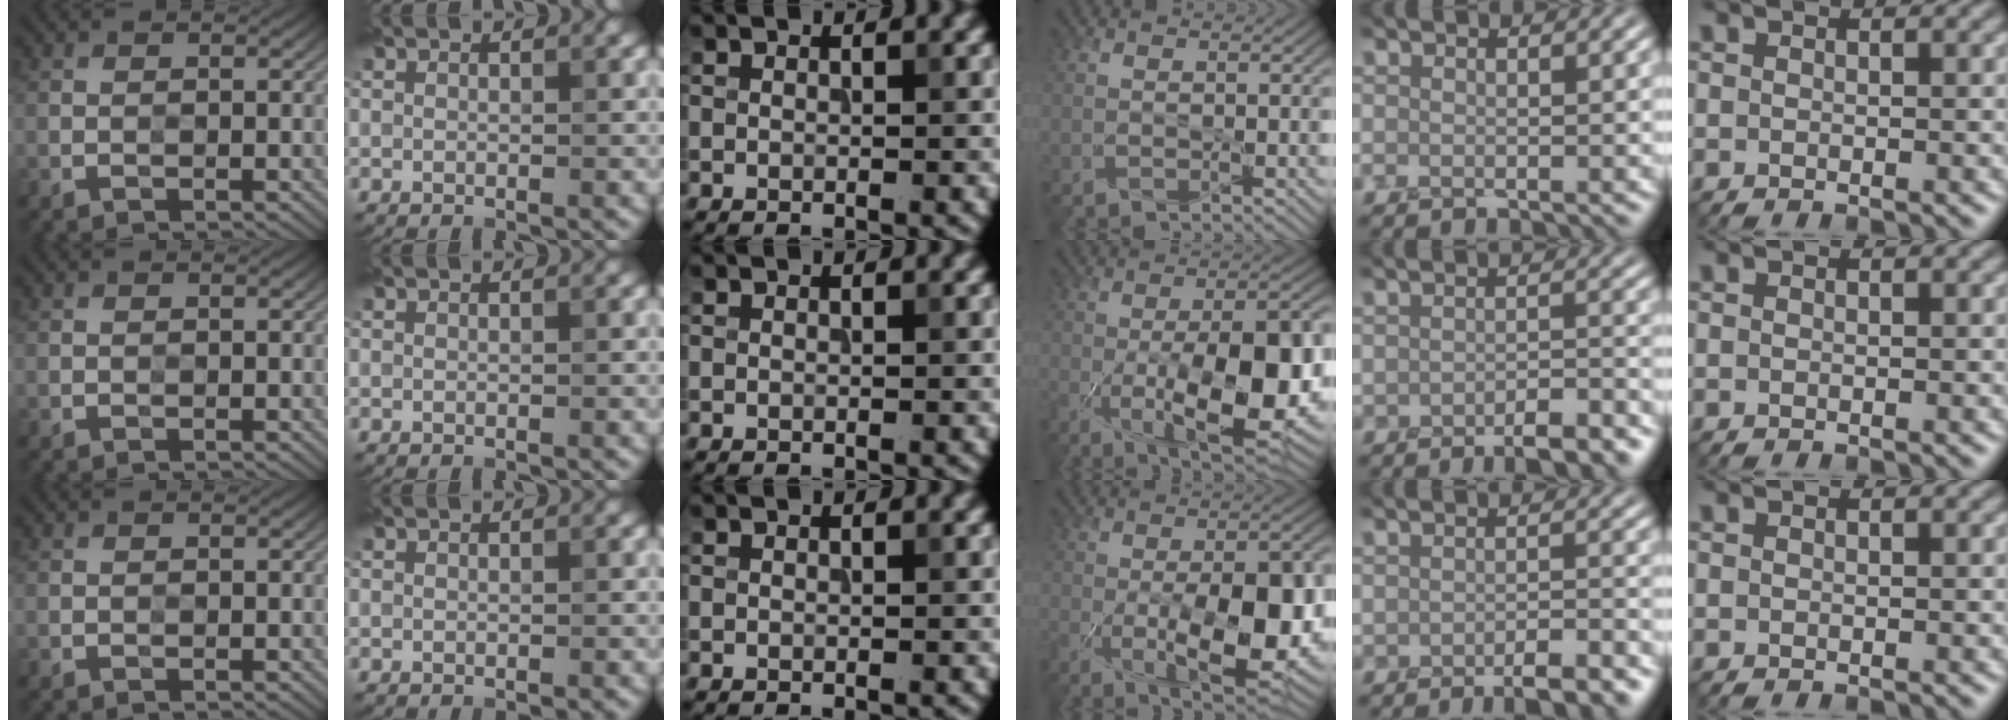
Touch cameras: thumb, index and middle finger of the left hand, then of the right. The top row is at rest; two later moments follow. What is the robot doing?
{"motion": "peel", "object": "velcro strap"}